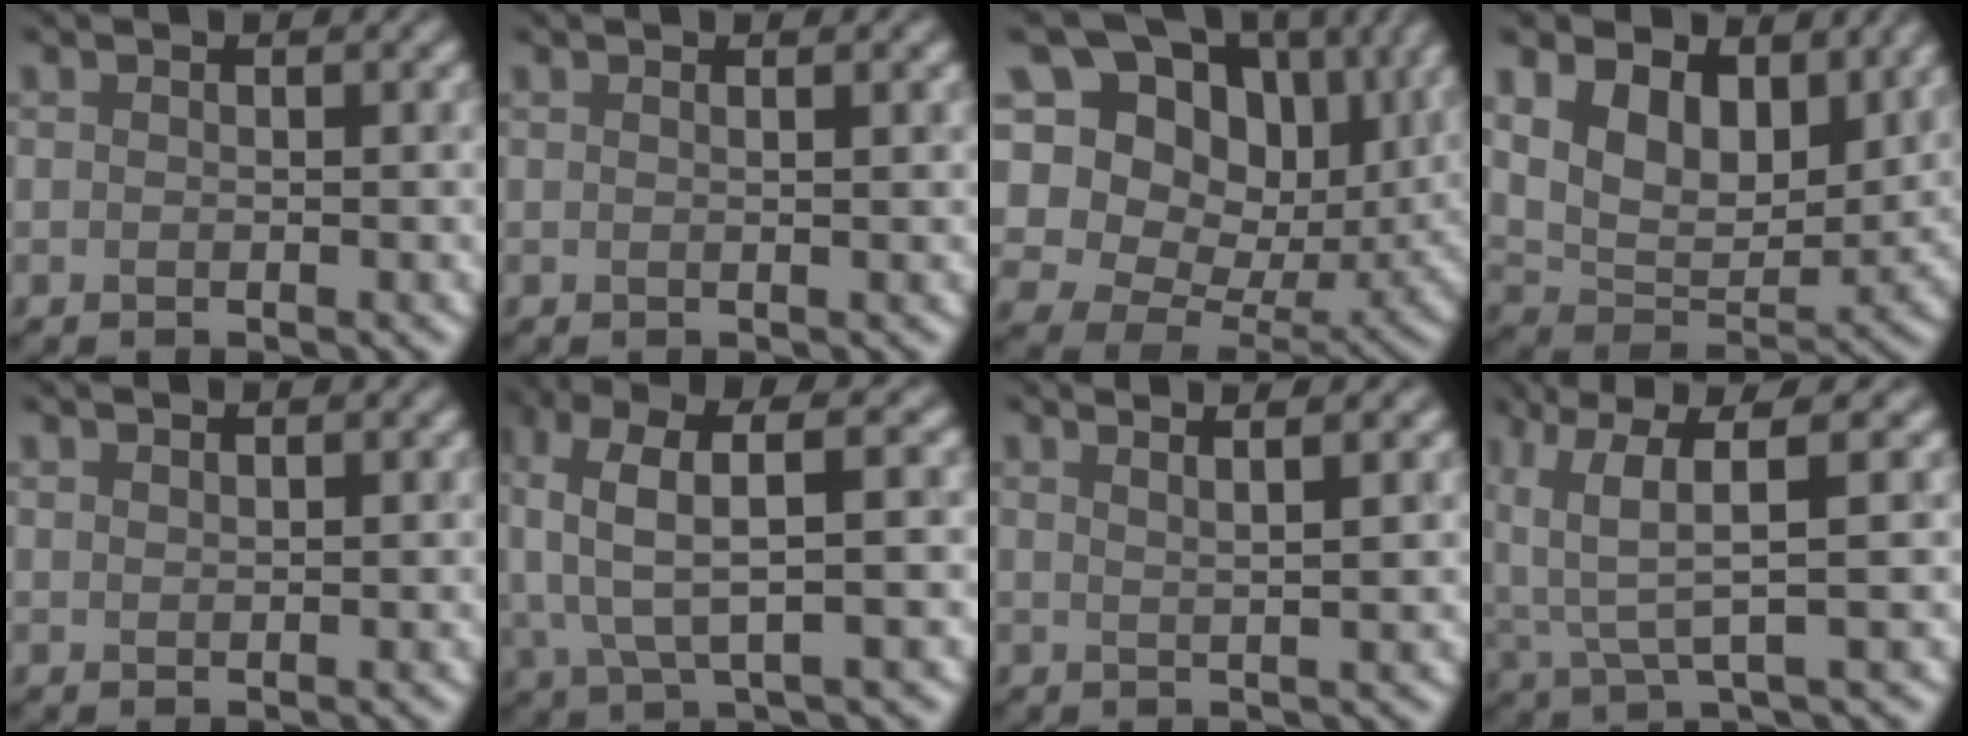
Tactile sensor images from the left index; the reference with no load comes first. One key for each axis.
{"total": 1.3, "fx": 0.6, "fy": 0.5, "fz": 1.0, "tx": -0.007, "ty": 0.003, "tz": -0.002}
{"total": 16.8, "fx": 6.3, "fy": 12.1, "fz": 9.7, "tx": -0.197, "ty": 0.033, "tz": 0.114}
{"total": 8.2, "fx": 3.9, "fy": 5.1, "fz": 5.1, "tx": -0.098, "ty": -0.014, "tz": 0.059}
{"total": 1.0, "fx": 0.9, "fy": 0.1, "fz": 0.2, "tx": -0.002, "ty": 0.001, "tz": 0.019}
{"total": 8.7, "fx": 2.3, "fy": 3.1, "fz": 7.8, "tx": -0.168, "ty": 0.020, "tz": 0.039}
{"total": 4.2, "fx": 2.8, "fy": 1.2, "fz": 2.9, "tx": -0.019, "ty": 0.023, "tz": 0.006}
{"total": 6.0, "fx": 2.7, "fy": 1.3, "fz": 5.2, "tx": -0.114, "ty": 0.006, "tz": 0.056}